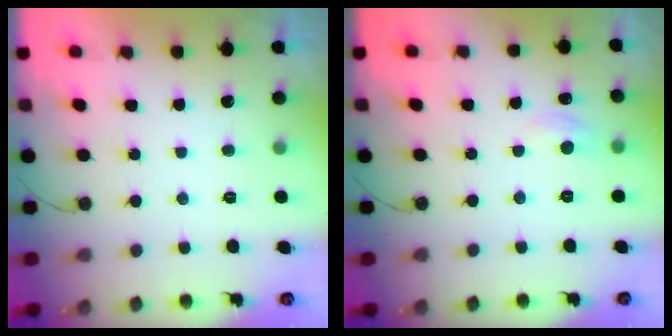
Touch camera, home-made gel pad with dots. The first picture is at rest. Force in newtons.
{"total": 6.5, "press": 6.4, "slide": 0.7}